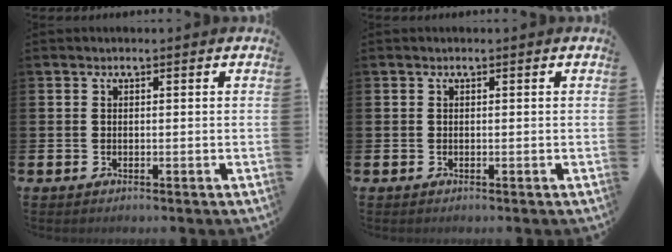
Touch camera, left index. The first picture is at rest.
{"total": 0.0}